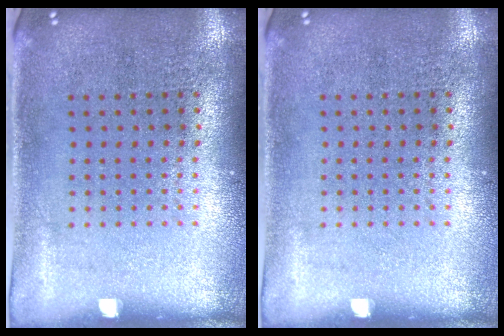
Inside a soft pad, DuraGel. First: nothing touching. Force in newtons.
{"total": 0.0}